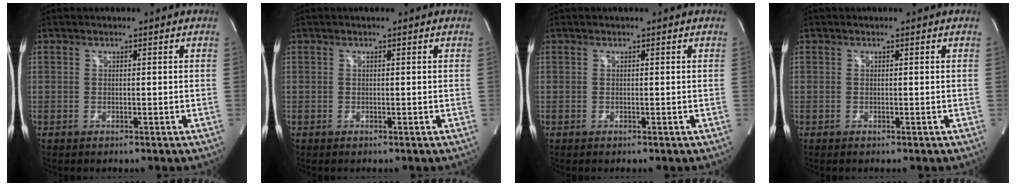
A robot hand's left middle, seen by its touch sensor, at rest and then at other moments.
{"total": 0.0}
{"total": 0.0}
{"total": 0.0}